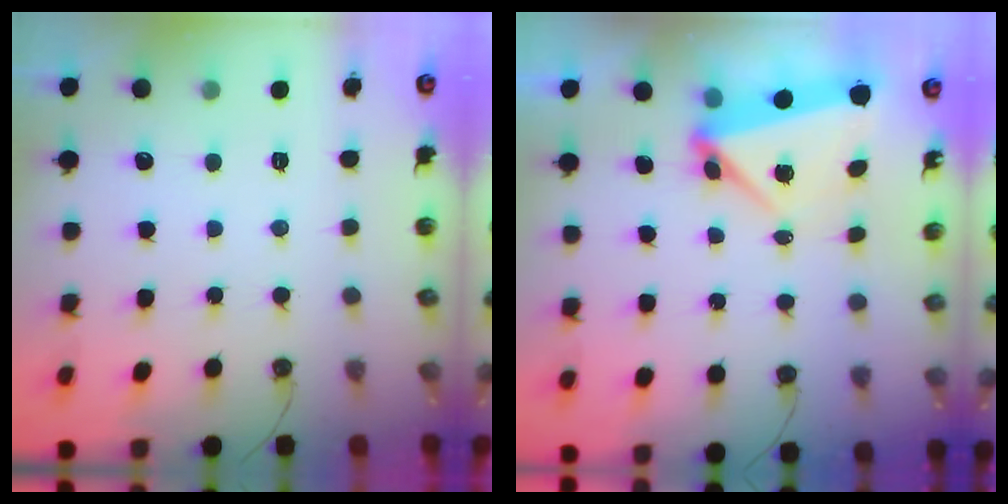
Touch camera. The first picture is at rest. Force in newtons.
{"total": 7.4, "press": 5.1, "slide": 5.3}